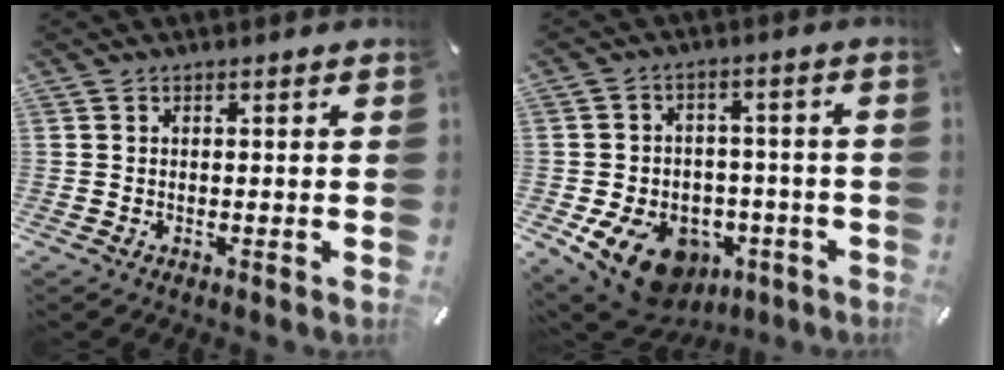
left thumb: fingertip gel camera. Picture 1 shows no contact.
{"total": 13.3, "force": [-6.7, 9.2, 7.0], "torque": [-0.123, 0.042, -0.110]}